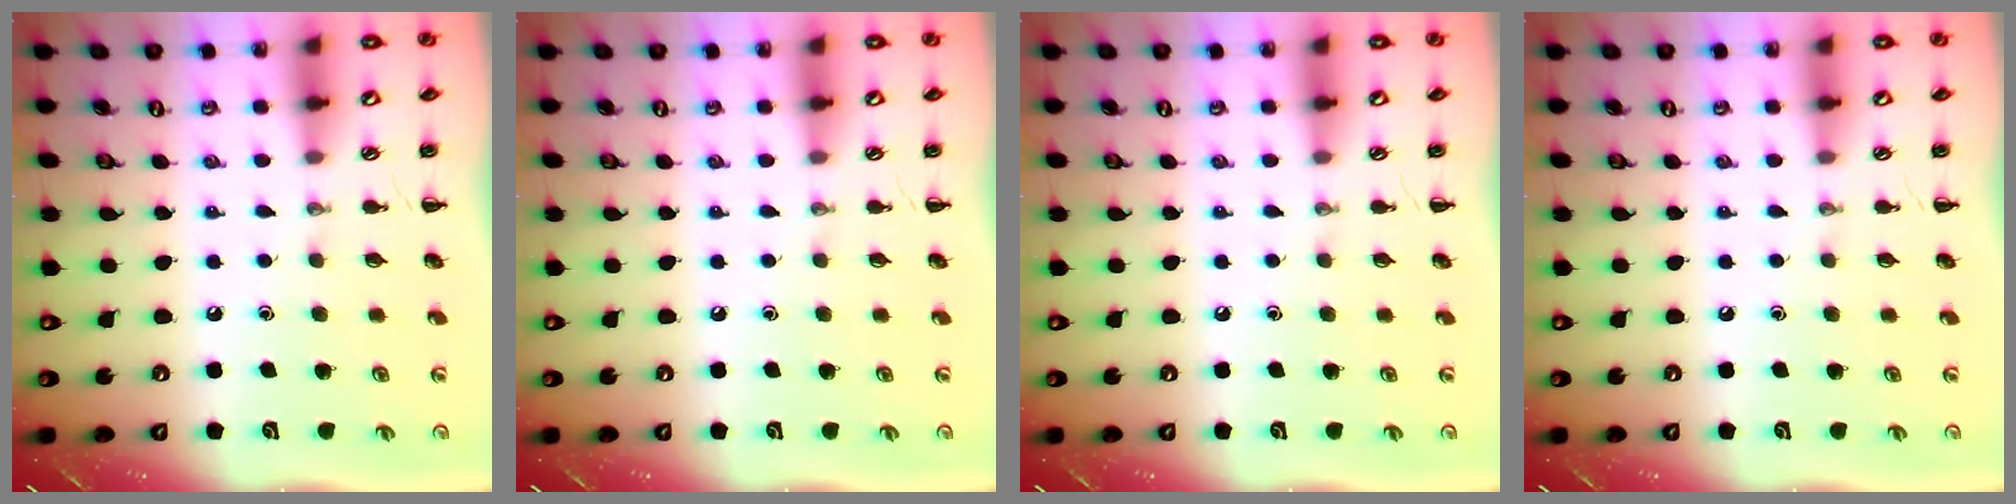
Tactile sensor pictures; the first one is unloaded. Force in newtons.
{"total": 0.0}
{"total": 0.0}
{"total": 0.0}